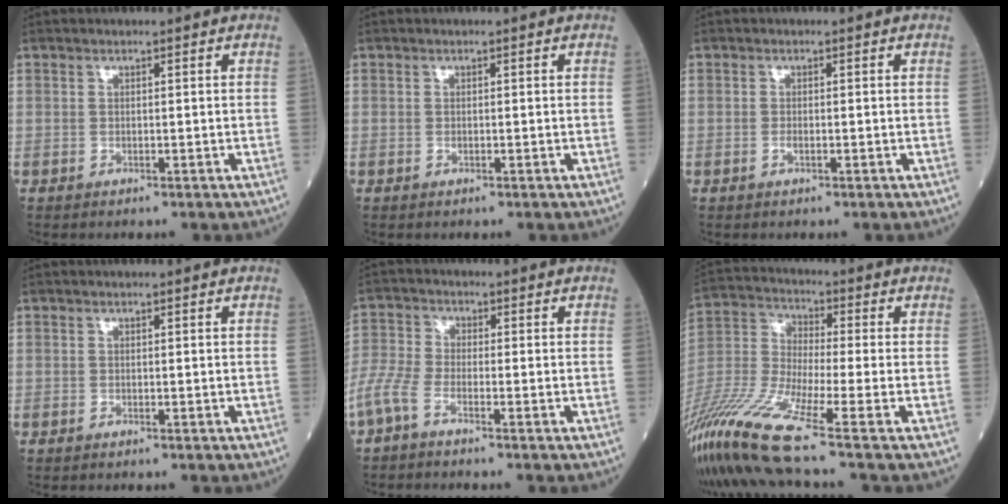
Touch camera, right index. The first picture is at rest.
{"total": 0.0}
{"total": 0.7, "force": [-0.2, 0.1, 0.6], "torque": [-0.015, 0.000, -0.005]}
{"total": 0.0}
{"total": 4.6, "force": [-3.2, 0.9, 3.1], "torque": [-0.086, -0.002, -0.075]}
{"total": 15.6, "force": [-10.9, -1.4, 11.0], "torque": [-0.240, -0.027, -0.212]}